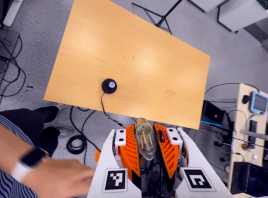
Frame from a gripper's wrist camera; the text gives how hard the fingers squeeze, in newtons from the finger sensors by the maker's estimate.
{"total": 21.1, "left": 23.7, "right": 18.5}